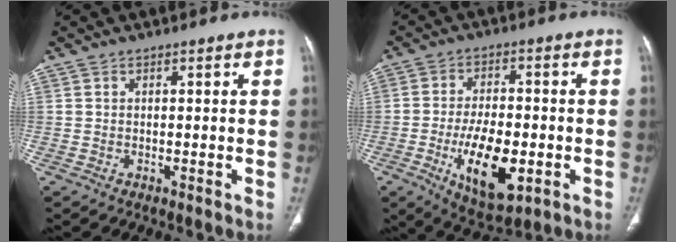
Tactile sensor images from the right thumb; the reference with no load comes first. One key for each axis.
{"total": 13.7, "fx": -4.0, "fy": 6.4, "fz": 11.4, "tx": -0.183, "ty": 0.002, "tz": -0.056}